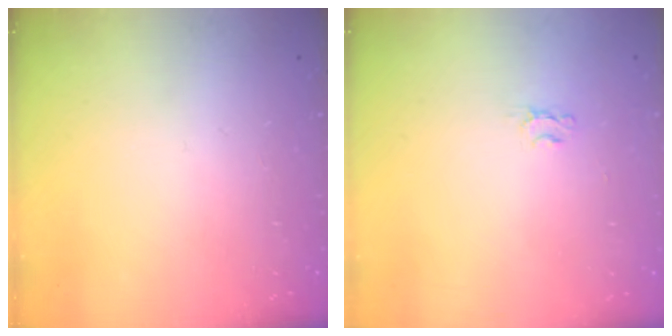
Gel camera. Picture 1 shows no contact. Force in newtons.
{"total": 2.0, "press": 2.0, "slide": 0.3}